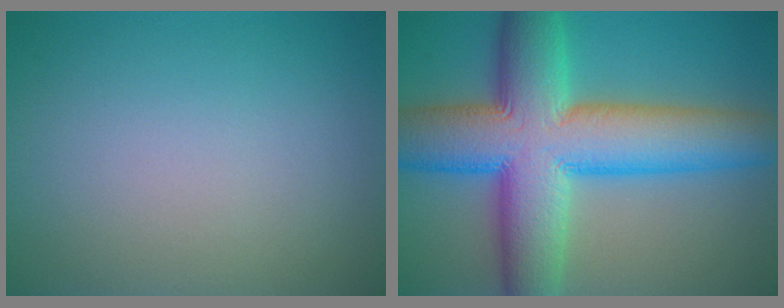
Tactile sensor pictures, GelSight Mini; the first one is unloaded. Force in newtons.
{"total": 13.9, "press": 13.9, "slide": 0.5}